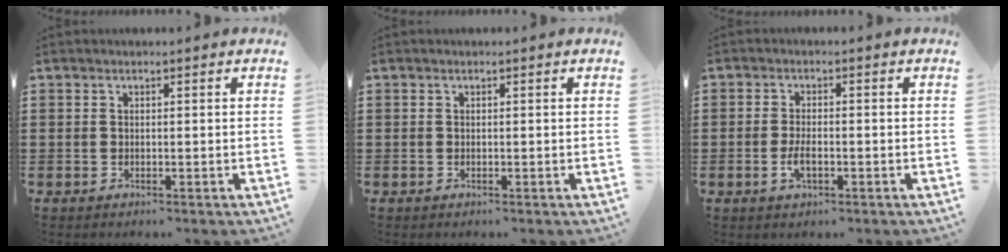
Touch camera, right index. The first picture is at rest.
{"total": 0.0}
{"total": 2.9, "force": [-0.9, 1.2, 2.4], "torque": [-0.052, -0.002, -0.018]}